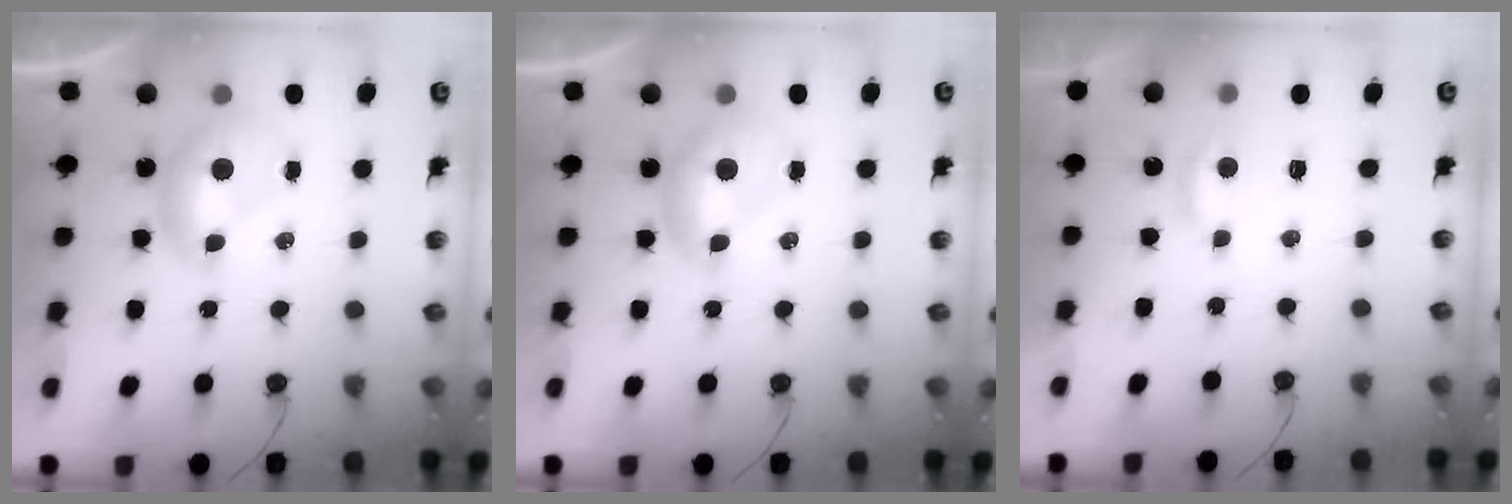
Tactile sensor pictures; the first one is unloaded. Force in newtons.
{"total": 0.0}
{"total": 2.3, "press": 2.3, "slide": 0.4}